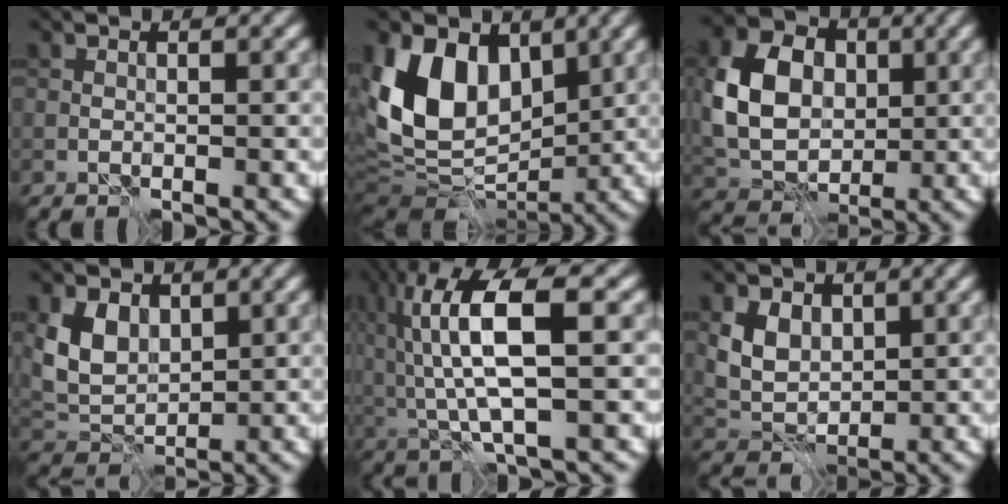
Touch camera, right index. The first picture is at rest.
{"total": 11.2, "force": [2.4, 7.6, 7.9], "torque": [-0.152, -0.001, 0.032]}
{"total": 8.2, "force": [0.9, 6.3, 5.1], "torque": [-0.110, 0.006, 0.014]}
{"total": 4.3, "force": [1.5, 3.1, 2.6], "torque": [-0.058, -0.003, 0.028]}
{"total": 9.5, "force": [1.3, 2.6, 9.0], "torque": [-0.181, 0.013, 0.023]}
{"total": 3.9, "force": [1.2, 3.0, 2.2], "torque": [-0.048, -0.003, 0.023]}